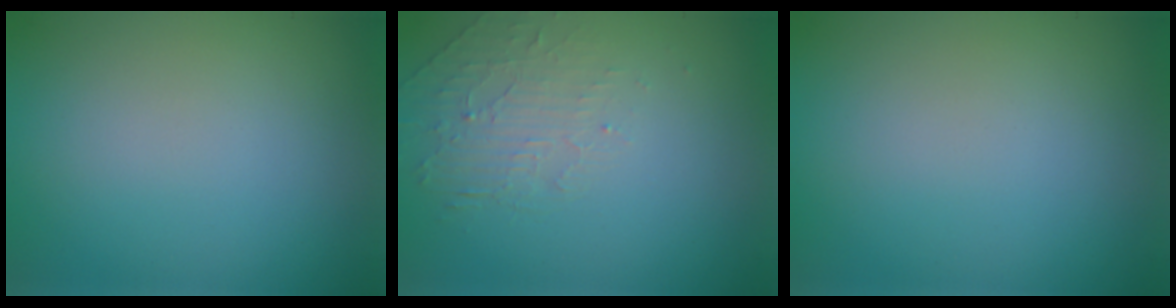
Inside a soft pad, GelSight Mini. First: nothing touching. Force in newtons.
{"total": 2.0, "press": 0.9, "slide": 1.8}
{"total": 0.0}